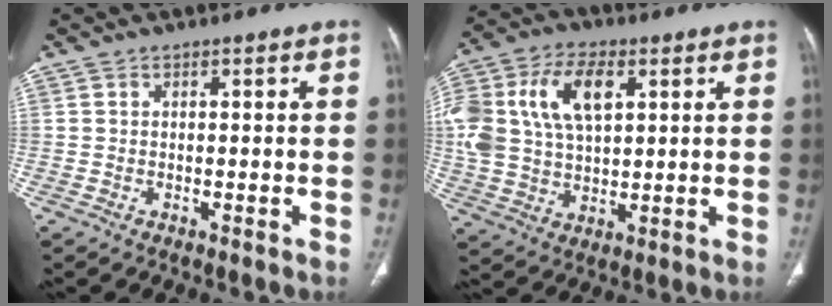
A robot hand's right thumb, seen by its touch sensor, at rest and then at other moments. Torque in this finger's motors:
{"motor_torque": [2.13, 2.12, 1.56, 0.32, 0.23]}